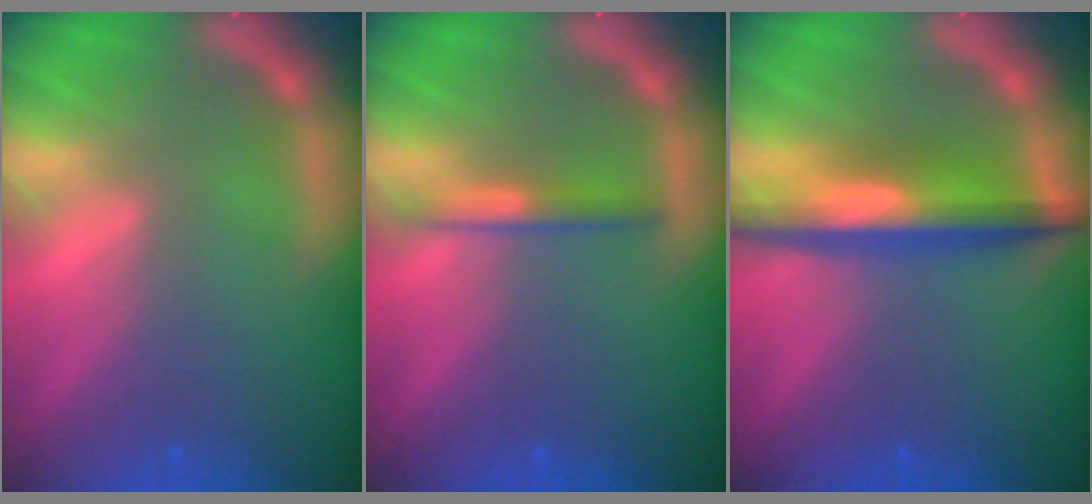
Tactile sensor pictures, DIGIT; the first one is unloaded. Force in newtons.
{"total": 2.0}
{"total": 6.0}